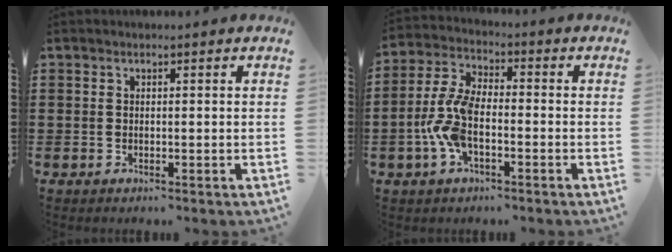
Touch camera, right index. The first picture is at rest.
{"total": 8.4, "force": [-2.2, 4.0, 7.1], "torque": [-0.176, -0.007, -0.049]}